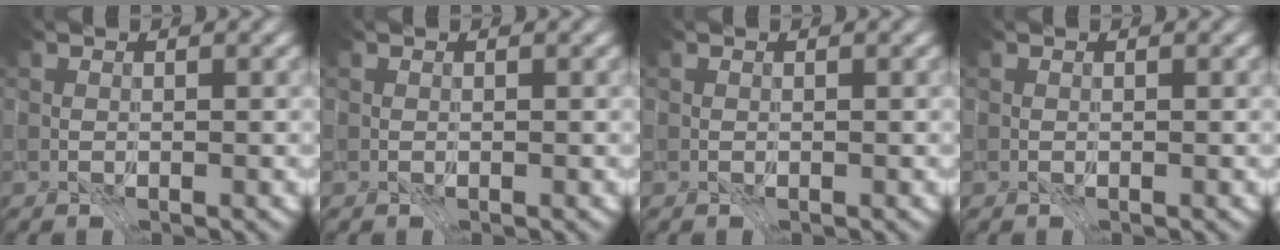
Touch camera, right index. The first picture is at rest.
{"total": 0.0}
{"total": 0.0}
{"total": 0.0}